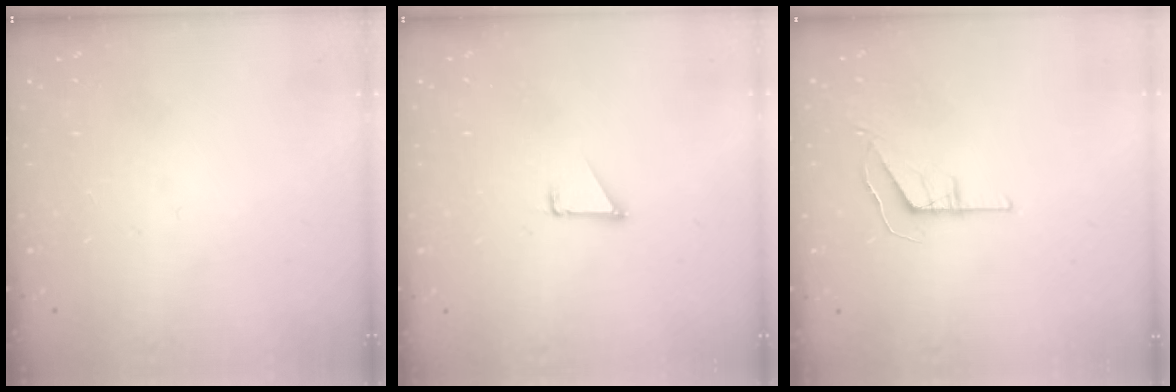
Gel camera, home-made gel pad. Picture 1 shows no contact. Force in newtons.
{"total": 1.5, "press": 1.5, "slide": 0.1}
{"total": 5.5, "press": 5.5, "slide": 0.4}